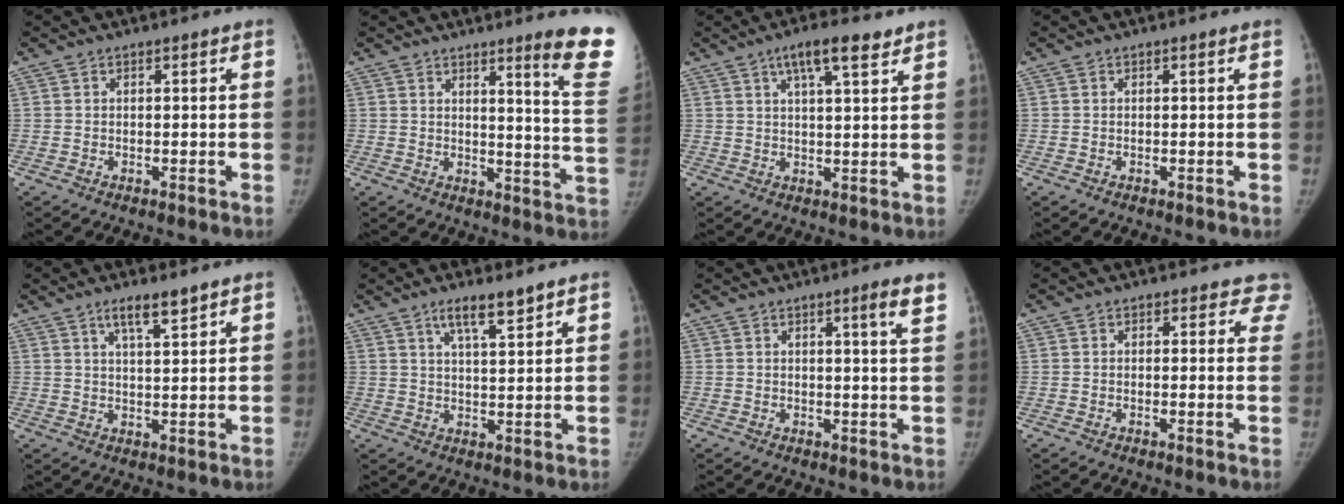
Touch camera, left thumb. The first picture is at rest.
{"total": 13.1, "force": [9.0, 0.4, 9.4], "torque": [-0.097, -0.076, 0.104]}
{"total": 7.5, "force": [4.7, 1.8, 5.6], "torque": [-0.081, -0.012, 0.075]}
{"total": 0.0}
{"total": 4.9, "force": [3.4, 0.8, 3.4], "torque": [-0.050, -0.021, 0.060]}
{"total": 6.1, "force": [4.2, 1.1, 4.2], "torque": [-0.063, -0.025, 0.074]}
{"total": 4.2, "force": [2.5, -0.2, 3.4], "torque": [-0.047, -0.018, 0.035]}
{"total": 4.4, "force": [3.8, 2.2, 0.2], "torque": [0.042, -0.014, 0.014]}